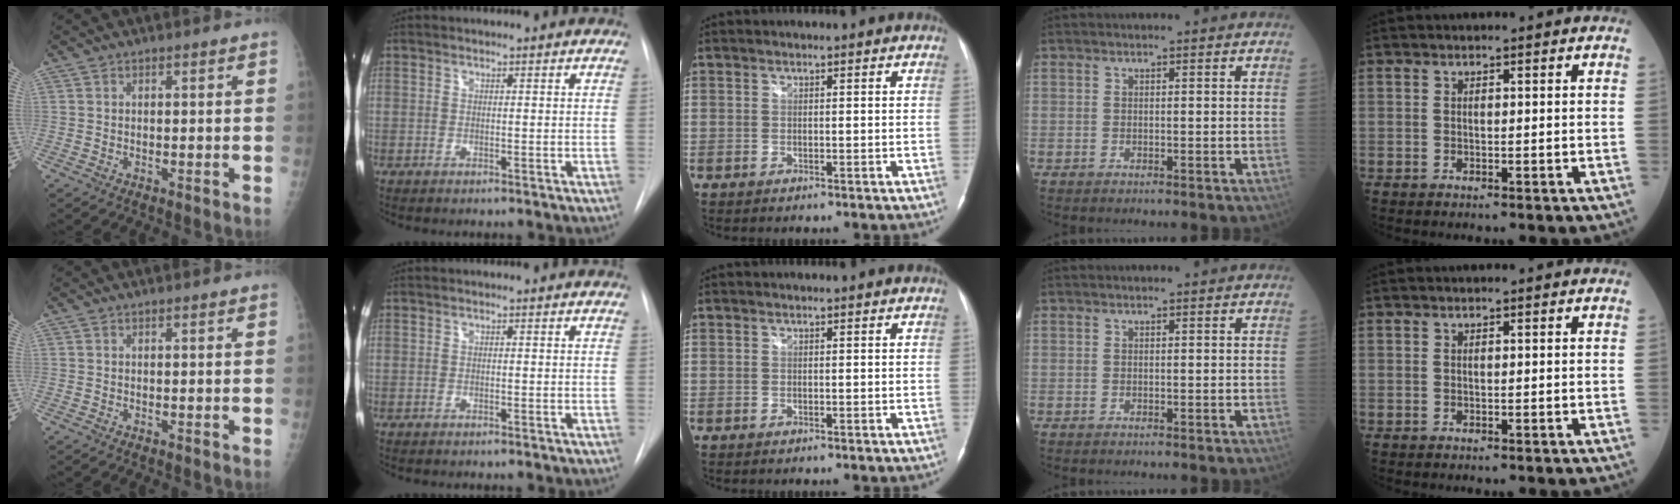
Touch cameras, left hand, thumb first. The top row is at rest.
{}